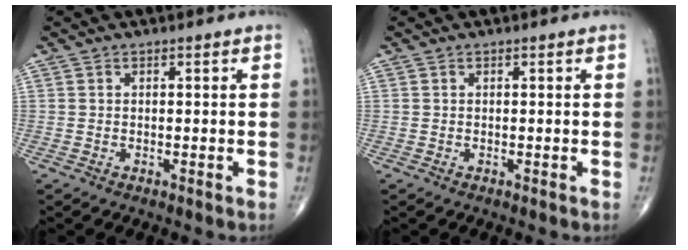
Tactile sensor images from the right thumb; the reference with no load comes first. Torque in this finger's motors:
{"motor_torque": [-0.24, 0.24, -0.08, -0.03, 0.00]}